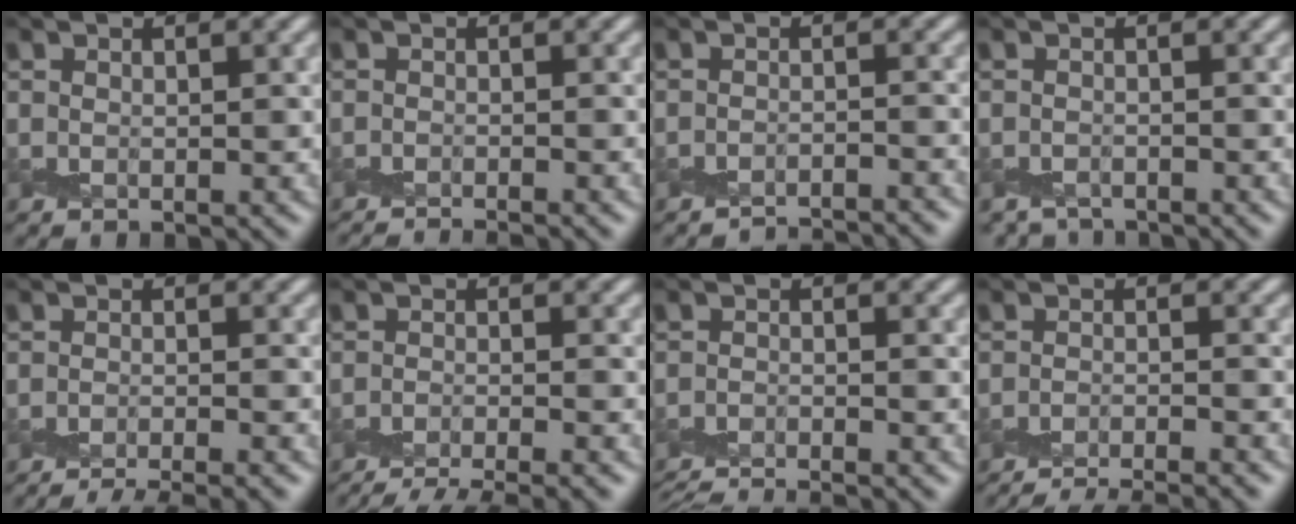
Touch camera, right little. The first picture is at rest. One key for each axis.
{"total": 2.0, "fx": -1.8, "fy": -0.6, "fz": 0.5, "tx": -0.007, "ty": -0.009, "tz": -0.041}
{"total": 3.9, "fx": -3.9, "fy": -0.2, "fz": 0.1, "tx": 0.001, "ty": -0.008, "tz": -0.065}
{"total": 1.7, "fx": -1.6, "fy": 0.5, "fz": -0.1, "tx": 0.005, "ty": -0.007, "tz": -0.036}
{"total": 6.3, "fx": -5.6, "fy": 0.8, "fz": 2.8, "tx": -0.034, "ty": -0.025, "tz": -0.073}
{"total": 7.5, "fx": -6.8, "fy": 1.4, "fz": 2.9, "tx": -0.038, "ty": -0.025, "tz": -0.088}
{"total": 5.7, "fx": -5.6, "fy": 0.2, "fz": 1.3, "tx": -0.021, "ty": -0.020, "tz": -0.086}
{"total": 8.1, "fx": -7.7, "fy": 1.0, "fz": 2.4, "tx": -0.024, "ty": -0.017, "tz": -0.105}